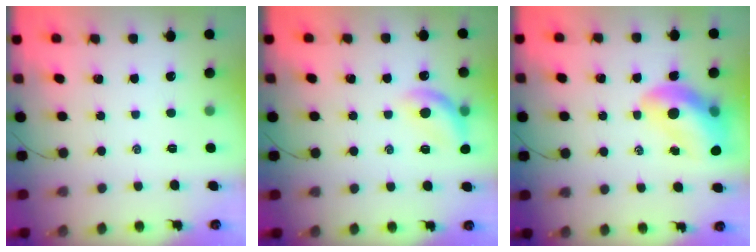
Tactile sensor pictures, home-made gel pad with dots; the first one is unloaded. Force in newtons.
{"total": 12.2, "press": 12.0, "slide": 2.5}
{"total": 13.6, "press": 13.1, "slide": 3.9}